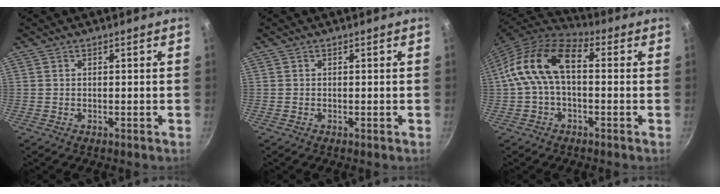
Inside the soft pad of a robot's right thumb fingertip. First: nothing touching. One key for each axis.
{"total": 0.0}
{"total": 14.1, "fx": 1.2, "fy": 7.9, "fz": 11.7, "tx": -0.221, "ty": 0.043, "tz": 0.011}